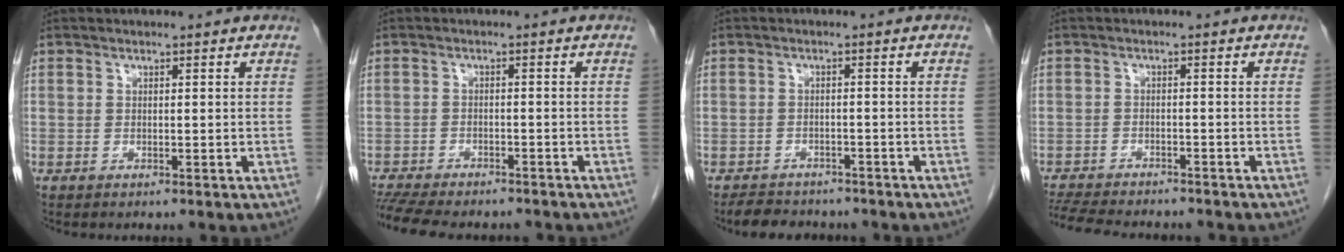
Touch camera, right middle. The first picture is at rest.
{"total": 13.1, "force": [-11.4, 3.6, 5.3], "torque": [-0.111, -0.007, -0.159]}
{"total": 6.2, "force": [-5.4, 2.6, 1.5], "torque": [-0.026, -0.003, -0.075]}
{"total": 12.1, "force": [-10.8, 2.7, 4.8], "torque": [-0.093, -0.008, -0.155]}